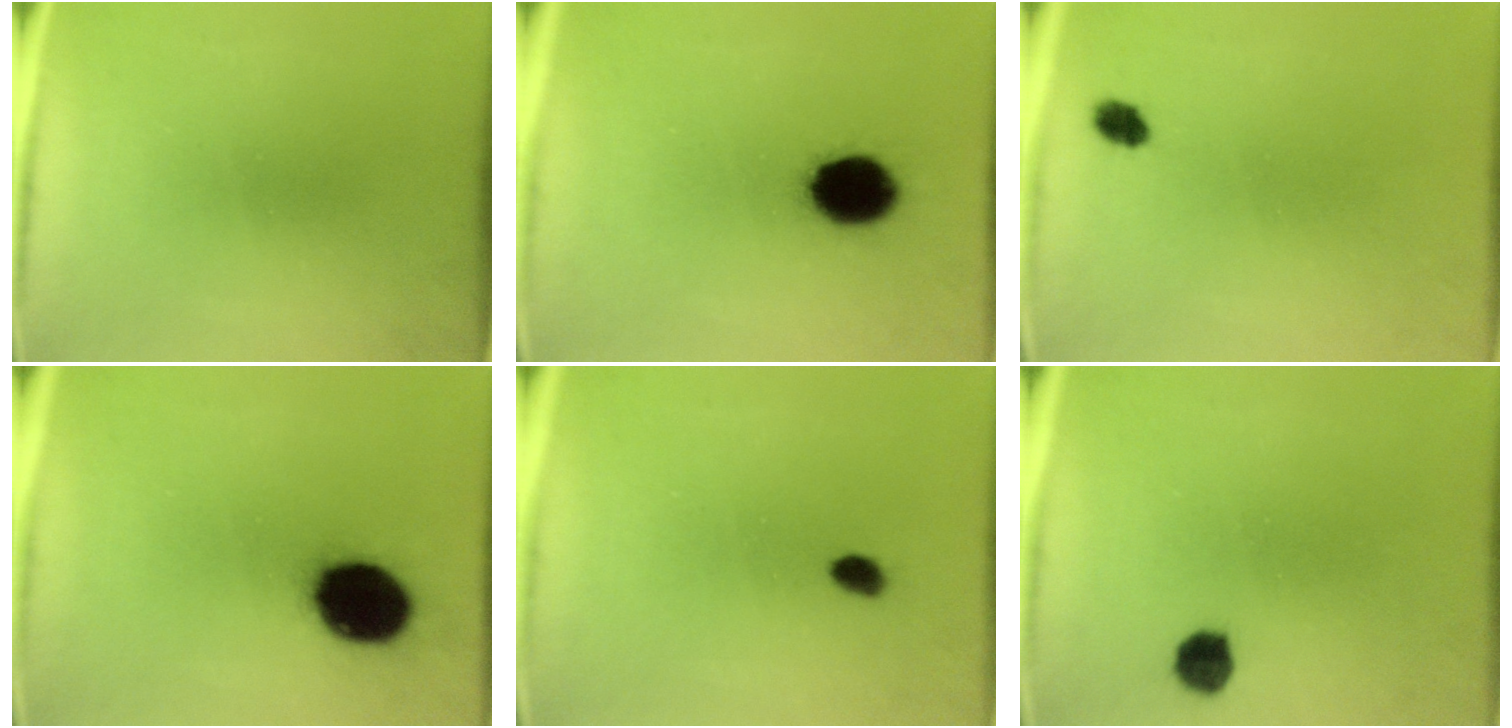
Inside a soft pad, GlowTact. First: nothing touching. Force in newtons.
{"total": 12.0}
{"total": 2.9}
{"total": 15.6}
{"total": 1.5}
{"total": 4.2}